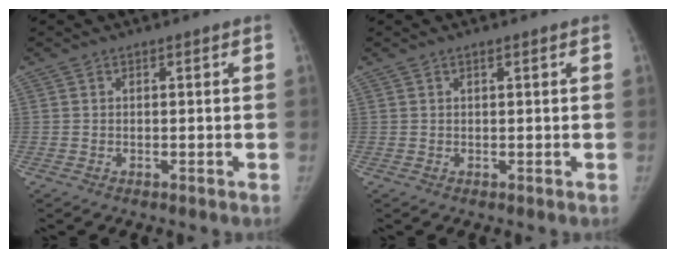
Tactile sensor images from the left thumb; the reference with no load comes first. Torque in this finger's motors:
{"motor_torque": [0.15, 0.00, -0.35, 0.12, -0.05]}